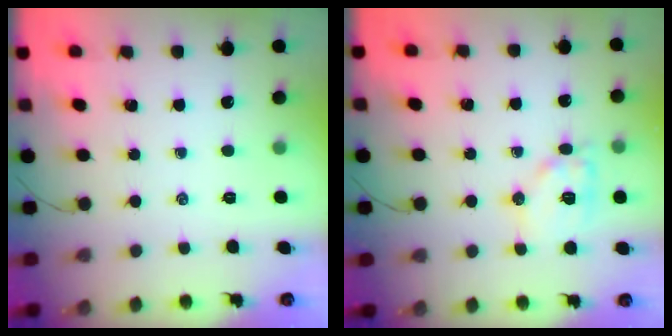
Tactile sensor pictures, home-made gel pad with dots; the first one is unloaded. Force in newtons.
{"total": 10.9, "press": 10.9, "slide": 0.6}